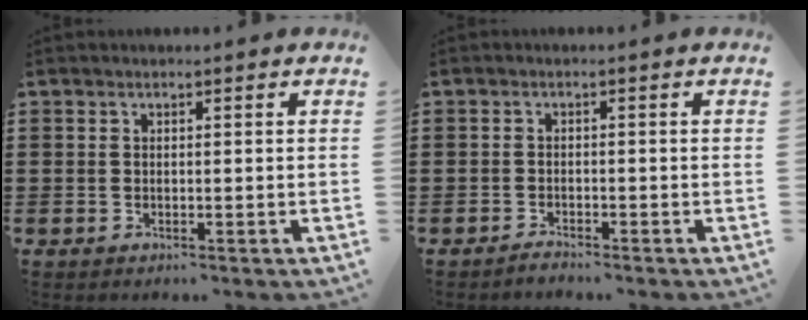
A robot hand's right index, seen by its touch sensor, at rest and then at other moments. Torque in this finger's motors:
{"motor_torque": [1.60, 0.54, -1.04, -0.21]}